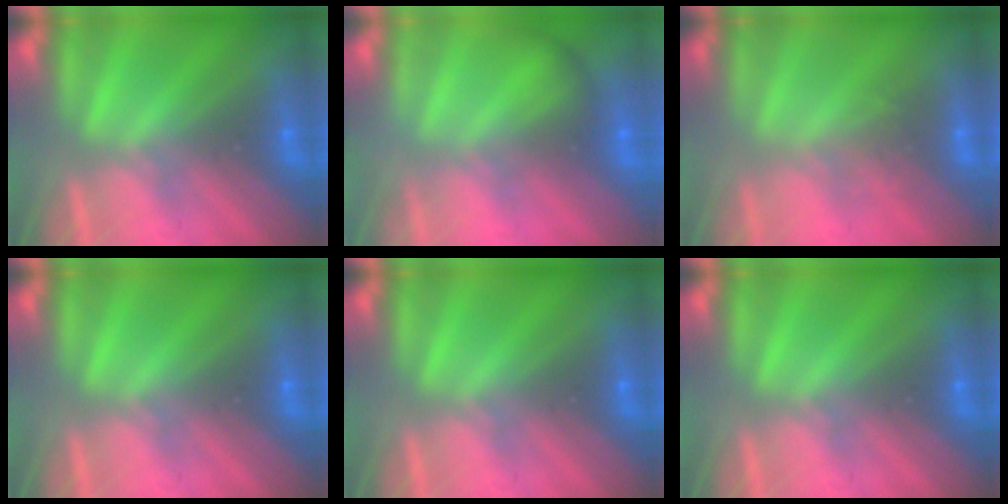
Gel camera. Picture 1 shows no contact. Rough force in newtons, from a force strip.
{"total": 1.8}
{"total": 2.8}
{"total": 0.0}
{"total": 0.0}
{"total": 0.0}